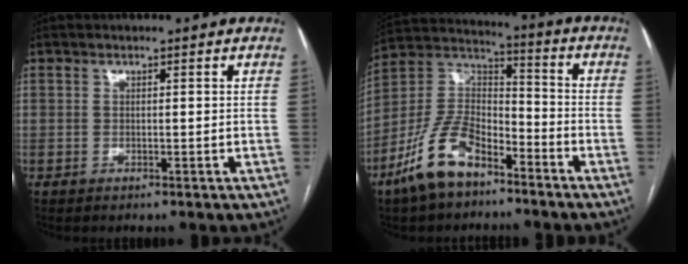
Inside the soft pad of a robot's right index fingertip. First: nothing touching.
{"total": 13.2, "force": [-8.6, 5.7, 8.3], "torque": [-0.176, 0.012, -0.167]}